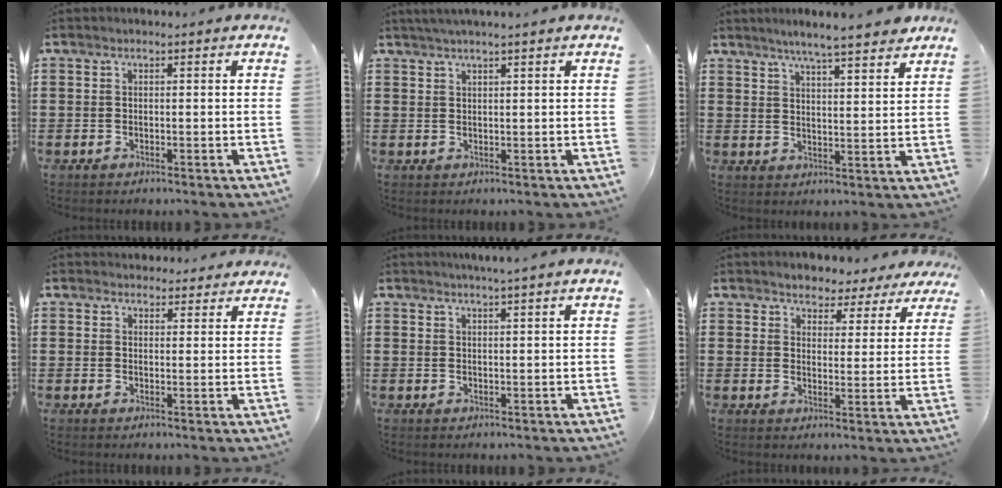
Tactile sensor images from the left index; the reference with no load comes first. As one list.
[{"total": 1.5, "force": [1.3, -0.3, 0.9], "torque": [-0.017, 0.000, 0.023]}, {"total": 5.1, "force": [4.7, -0.1, 2.1], "torque": [-0.059, -0.015, 0.081]}, {"total": 2.7, "force": [2.6, 0.9, 0.0], "torque": [0.001, -0.006, 0.048]}, {"total": 1.7, "force": [1.5, -0.5, 0.7], "torque": [-0.013, -0.002, 0.029]}, {"total": 3.7, "force": [3.4, 1.3, -0.2], "torque": [-0.018, -0.012, 0.059]}]